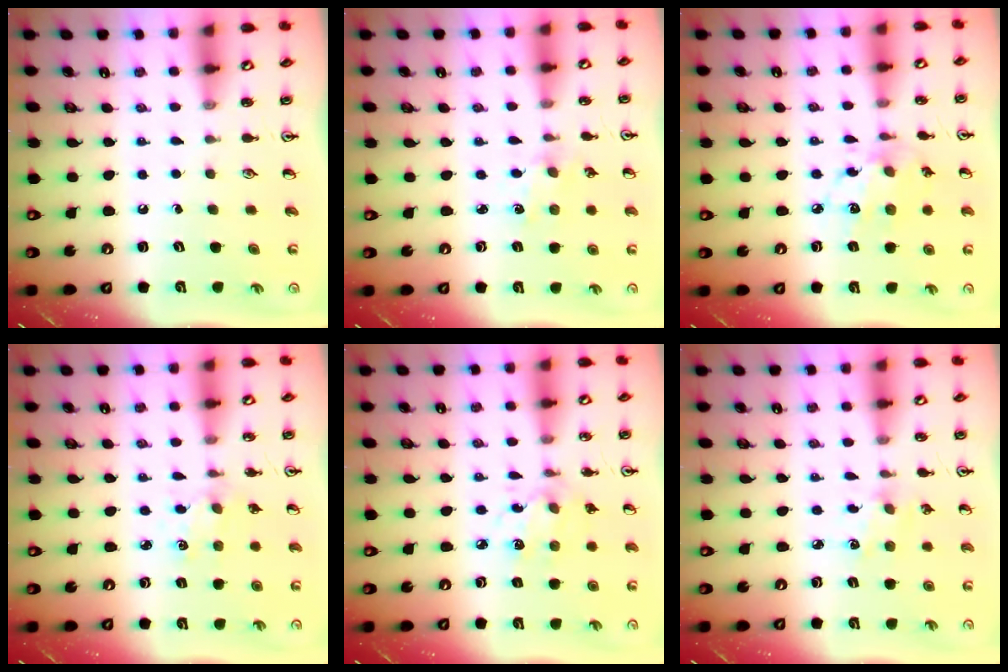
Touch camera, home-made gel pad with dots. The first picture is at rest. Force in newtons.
{"total": 1.3, "press": 1.3, "slide": 0.2}
{"total": 10.0, "press": 9.9, "slide": 0.6}
{"total": 1.8, "press": 1.8, "slide": 0.2}
{"total": 6.2, "press": 6.2, "slide": 0.7}
{"total": 1.8, "press": 1.8, "slide": 0.3}